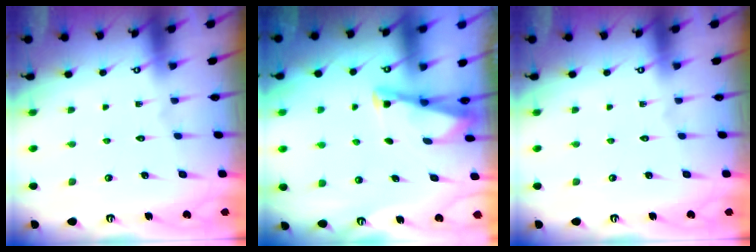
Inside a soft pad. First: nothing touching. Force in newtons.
{"total": 2.9, "press": 2.8, "slide": 0.4}
{"total": 0.0}